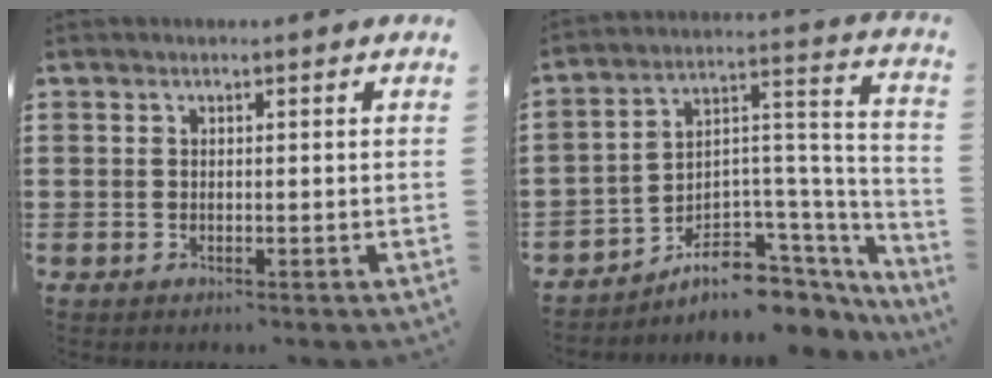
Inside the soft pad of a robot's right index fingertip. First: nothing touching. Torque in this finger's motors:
{"motor_torque": [-0.16, -0.13, -0.79, -0.21]}